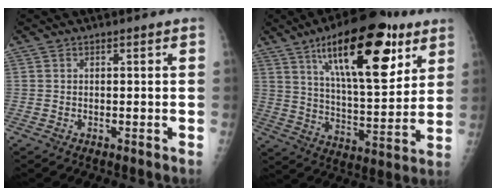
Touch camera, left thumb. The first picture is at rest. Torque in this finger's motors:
{"motor_torque": [2.39, 2.12, 1.85, -0.91, 0.38]}